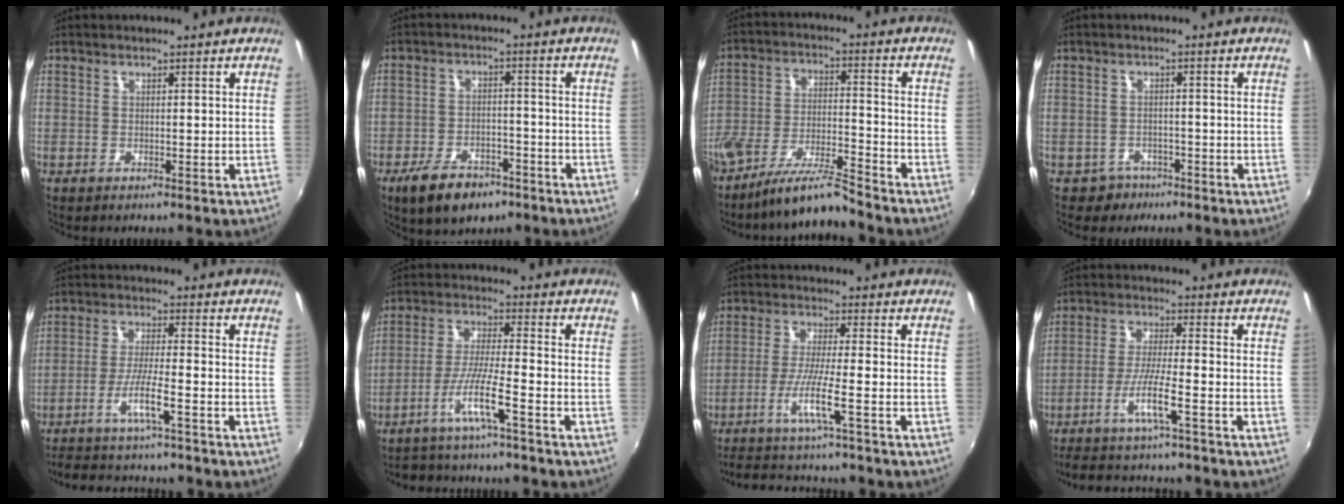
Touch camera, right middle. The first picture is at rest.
{"total": 10.5, "force": [-7.0, 5.4, 5.7], "torque": [-0.134, -0.008, -0.111]}
{"total": 9.6, "force": [-8.5, 0.4, 4.5], "torque": [-0.088, 0.001, -0.157]}
{"total": 3.8, "force": [-2.5, 2.9, 0.2], "torque": [-0.015, 0.003, -0.037]}
{"total": 10.3, "force": [-8.5, 0.7, 5.8], "torque": [-0.125, -0.011, -0.143]}
{"total": 7.0, "force": [-4.9, 0.0, 4.9], "torque": [-0.109, 0.002, -0.089]}
{"total": 9.5, "force": [-7.3, -0.5, 6.0], "torque": [-0.131, -0.019, -0.128]}
{"total": 10.7, "force": [-8.8, 0.1, 6.1], "torque": [-0.131, -0.015, -0.147]}